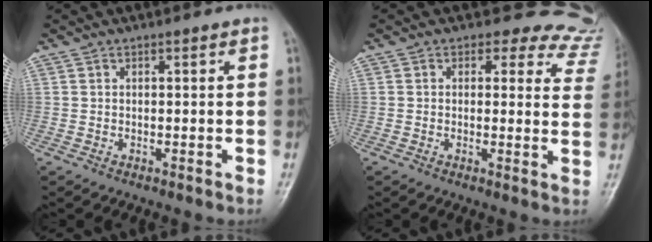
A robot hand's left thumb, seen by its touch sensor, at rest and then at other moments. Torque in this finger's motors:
{"motor_torque": [0.02, -0.12, -0.16, -0.23, 0.02]}